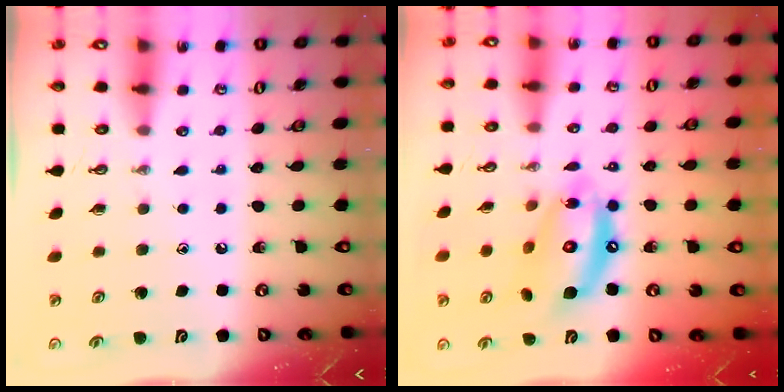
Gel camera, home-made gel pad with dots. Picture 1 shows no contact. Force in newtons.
{"total": 13.8, "press": 13.7, "slide": 1.2}